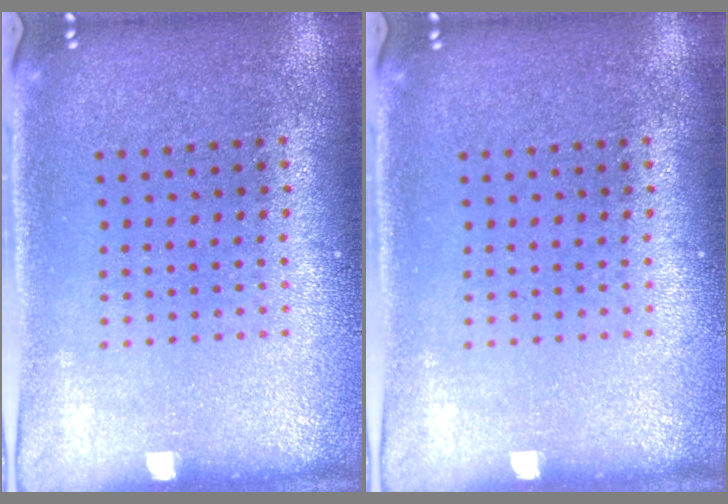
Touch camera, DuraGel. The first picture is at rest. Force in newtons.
{"total": 0.0}